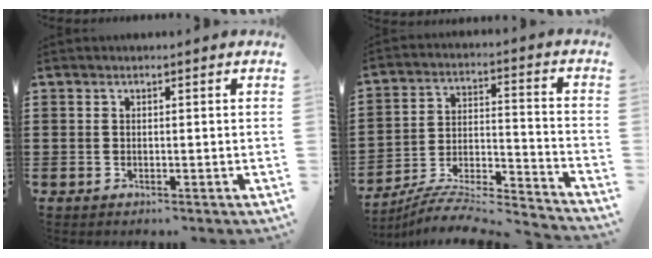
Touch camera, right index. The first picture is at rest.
{"total": 6.3, "force": [-5.9, 1.0, 2.2], "torque": [-0.047, -0.009, -0.121]}